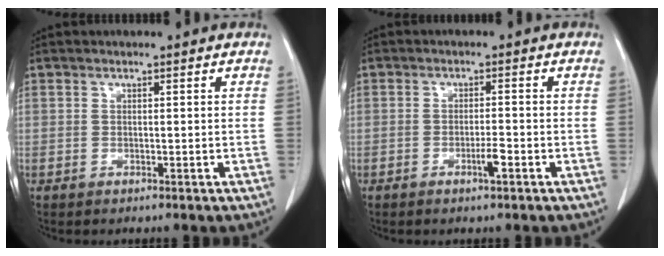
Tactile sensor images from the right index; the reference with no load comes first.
{"total": 2.3, "force": [-1.2, 0.1, 2.0], "torque": [-0.039, -0.001, -0.019]}